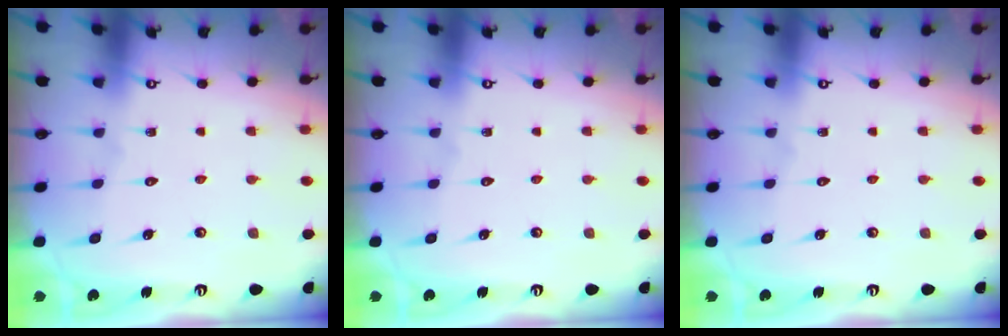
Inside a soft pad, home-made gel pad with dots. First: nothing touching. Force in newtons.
{"total": 0.0}
{"total": 0.0}